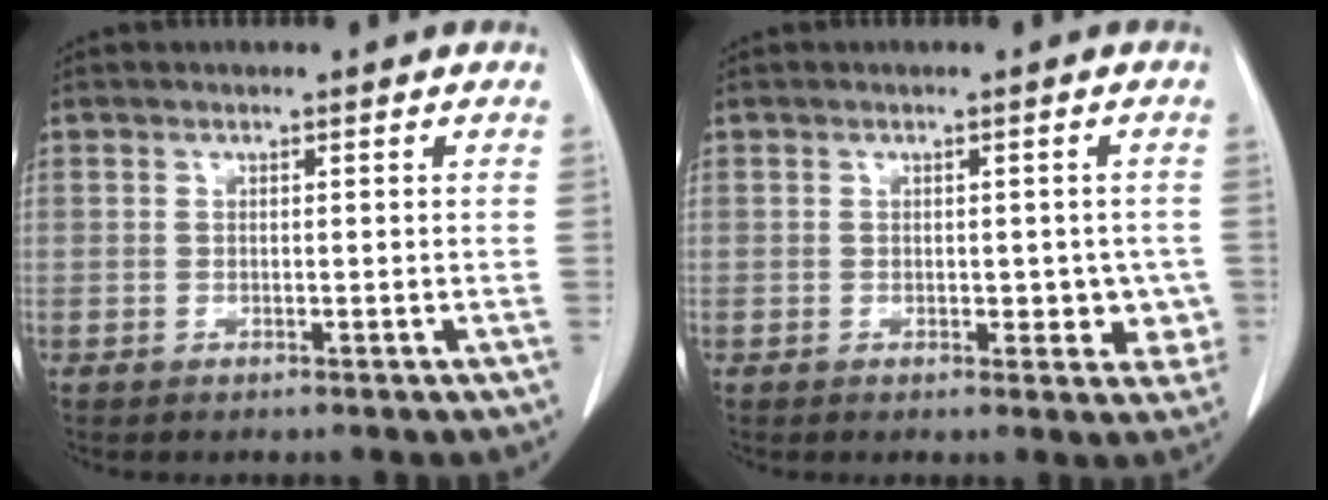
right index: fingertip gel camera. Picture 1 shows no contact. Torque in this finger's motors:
{"motor_torque": [-0.03, 0.20, 0.09, 0.04]}